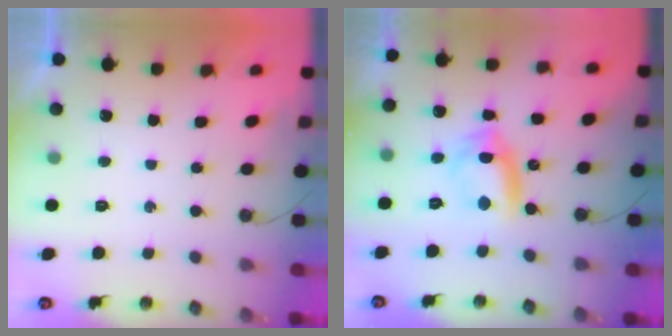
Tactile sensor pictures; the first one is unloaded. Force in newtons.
{"total": 12.7, "press": 11.1, "slide": 6.1}